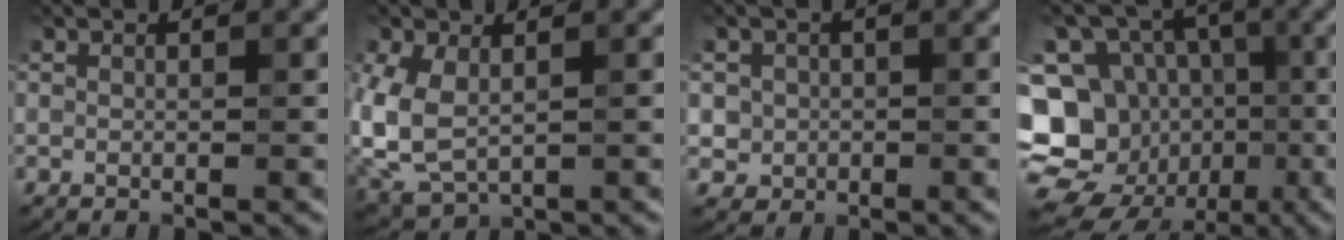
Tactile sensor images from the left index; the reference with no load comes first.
{"total": 5.3, "force": [0.2, 3.5, 4.0], "torque": [-0.102, -0.004, 0.008]}
{"total": 2.1, "force": [-0.2, 2.1, 0.2], "torque": [0.013, 0.001, -0.003]}
{"total": 17.8, "force": [-4.4, 15.7, 7.0], "torque": [-0.173, 0.000, -0.075]}